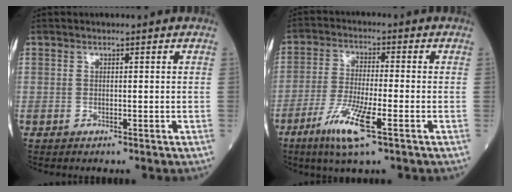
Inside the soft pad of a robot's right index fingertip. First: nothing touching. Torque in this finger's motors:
{"motor_torque": [0.49, -0.38, 0.13, 0.09]}